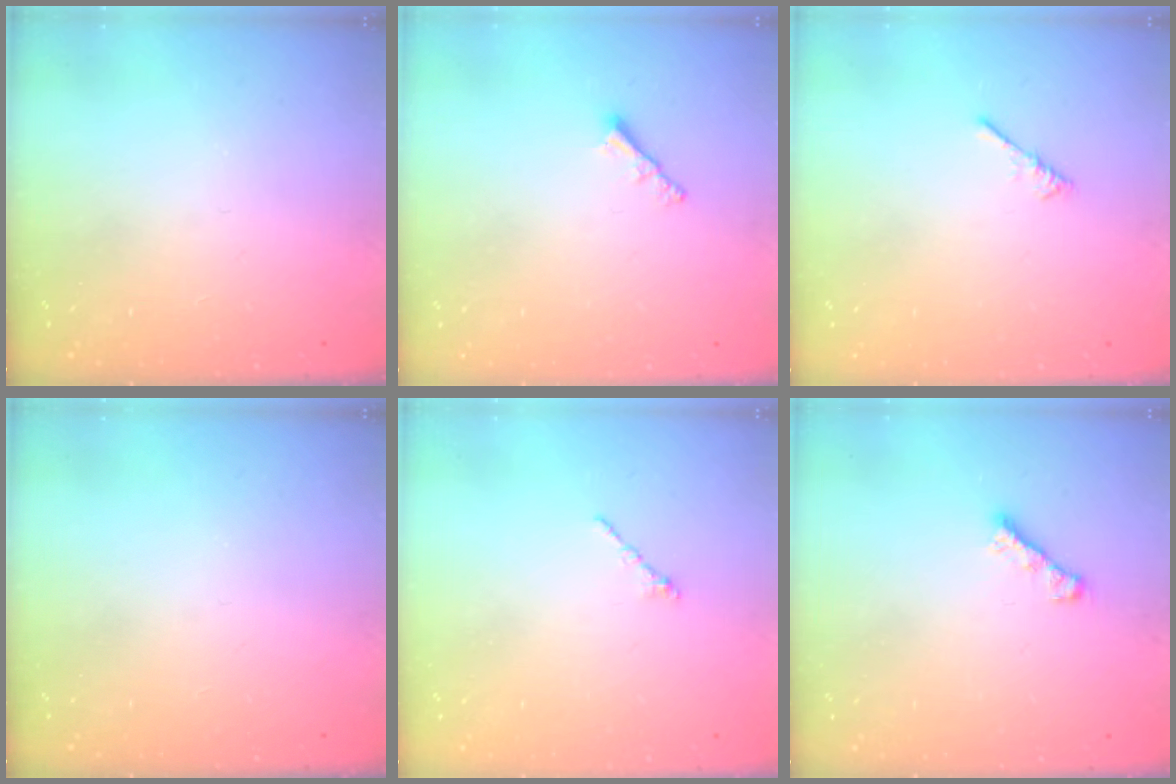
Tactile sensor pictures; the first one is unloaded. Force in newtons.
{"total": 2.1, "press": 2.0, "slide": 0.5}
{"total": 0.0}
{"total": 0.0}
{"total": 1.2, "press": 1.1, "slide": 0.5}
{"total": 1.9, "press": 1.8, "slide": 0.6}